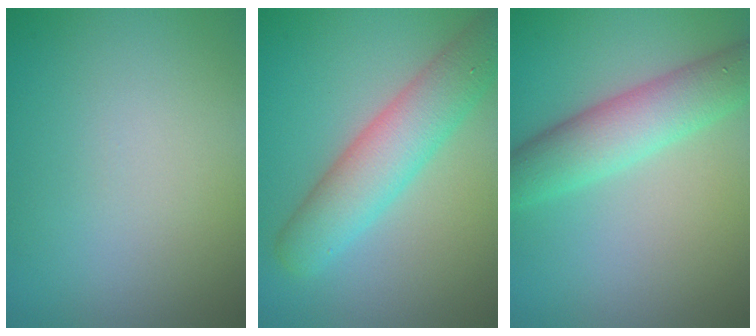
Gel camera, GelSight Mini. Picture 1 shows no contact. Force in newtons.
{"total": 6.2, "press": 6.2, "slide": 0.3}
{"total": 5.5, "press": 5.5, "slide": 0.1}